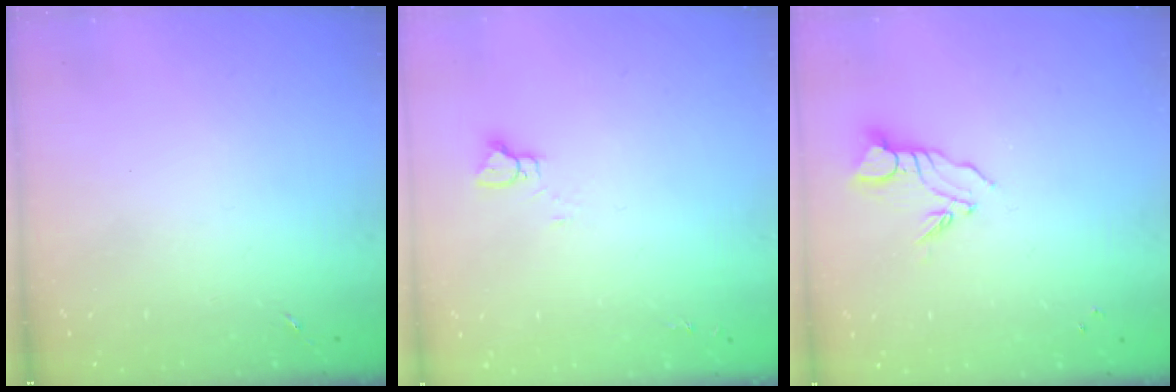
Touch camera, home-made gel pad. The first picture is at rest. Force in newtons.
{"total": 3.6, "press": 3.6, "slide": 0.3}
{"total": 6.1, "press": 6.1, "slide": 0.5}